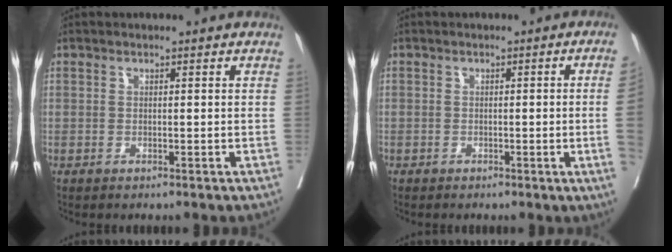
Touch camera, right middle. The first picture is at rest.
{"total": 3.5, "force": [-0.5, -1.1, 3.3], "torque": [-0.040, -0.007, -0.007]}